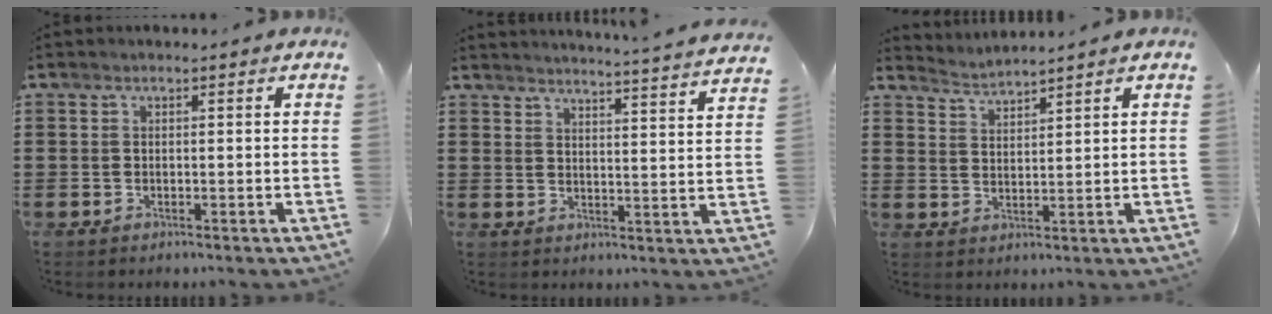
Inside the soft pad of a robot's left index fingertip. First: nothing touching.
{"total": 4.0, "force": [3.8, -1.1, 0.4], "torque": [-0.017, -0.036, 0.060]}
{"total": 2.3, "force": [2.2, -0.3, -0.5], "torque": [0.001, -0.010, 0.040]}